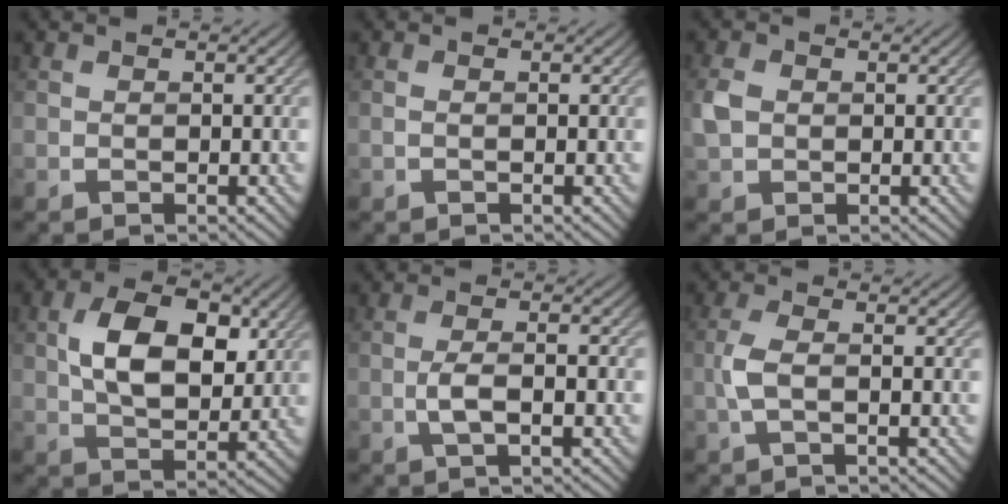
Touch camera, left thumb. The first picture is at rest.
{"total": 0.5, "force": [-0.1, 0.1, 0.5], "torque": [-0.012, -0.001, -0.003]}
{"total": 2.9, "force": [0.3, 2.3, 1.7], "torque": [-0.047, 0.000, 0.005]}
{"total": 9.1, "force": [2.1, 5.4, 7.0], "torque": [-0.130, 0.006, 0.037]}
{"total": 3.4, "force": [-1.1, 0.9, 3.1], "torque": [-0.069, 0.003, -0.026]}
{"total": 3.1, "force": [-0.5, 0.7, 2.9], "torque": [-0.070, 0.002, -0.019]}